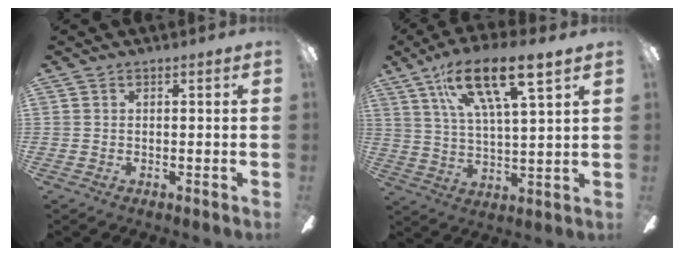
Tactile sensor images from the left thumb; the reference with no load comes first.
{"total": 16.1, "force": [10.2, 3.9, 11.8], "torque": [-0.213, -0.042, 0.168]}